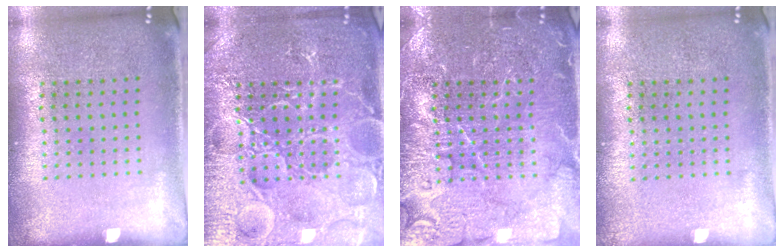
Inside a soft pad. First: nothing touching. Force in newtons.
{"total": 7.4, "press": 7.4, "slide": 0.9}
{"total": 7.1, "press": 7.0, "slide": 1.0}
{"total": 0.0}